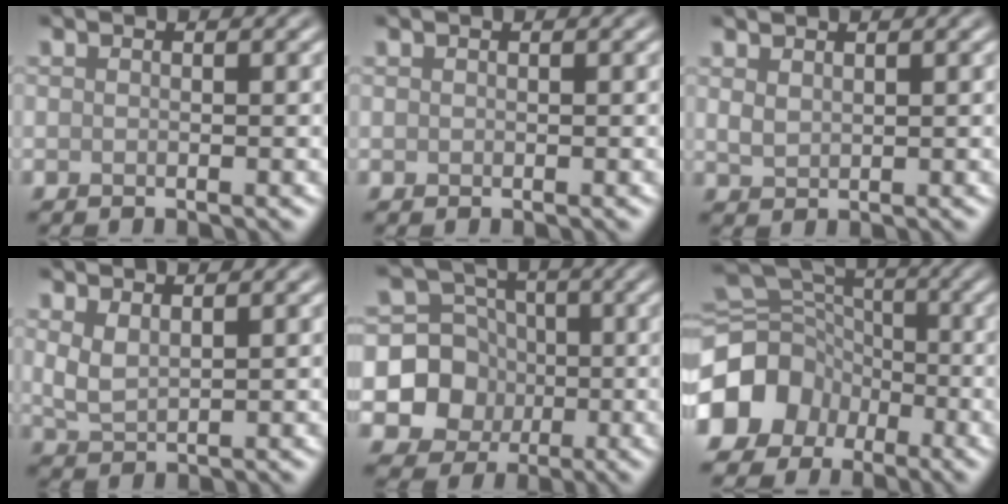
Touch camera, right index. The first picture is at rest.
{"total": 0.0}
{"total": 1.4, "force": [1.0, 0.6, 0.7], "torque": [-0.019, 0.001, 0.025]}
{"total": 2.2, "force": [1.2, 1.0, 1.6], "torque": [-0.042, -0.003, 0.028]}
{"total": 5.9, "force": [-1.0, 5.4, 1.9], "torque": [-0.017, 0.002, -0.038]}
{"total": 10.9, "force": [-5.2, 8.9, 3.6], "torque": [-0.080, -0.016, -0.104]}